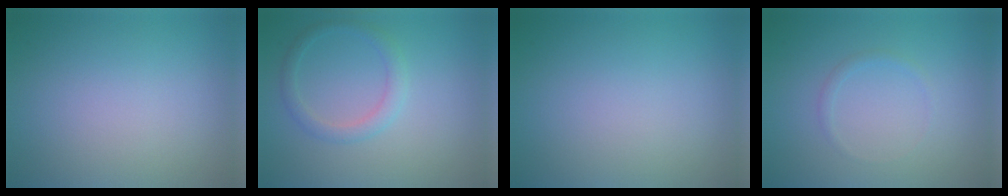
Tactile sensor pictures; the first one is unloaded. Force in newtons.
{"total": 1.9, "press": 1.9, "slide": 0.1}
{"total": 0.0}
{"total": 0.7, "press": 0.7, "slide": 0.0}